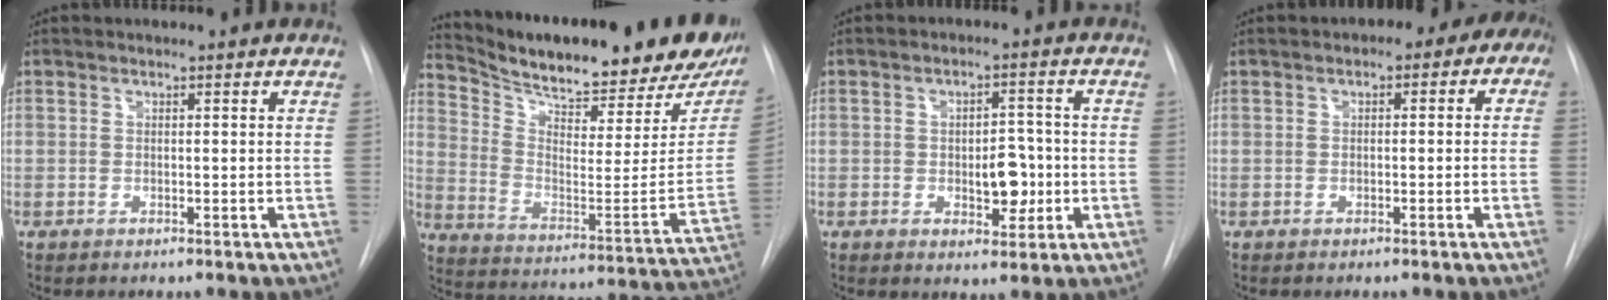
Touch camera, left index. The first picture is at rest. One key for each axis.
{"total": 28.9, "fx": 24.0, "fy": 6.3, "fz": 14.8, "tx": -0.243, "ty": -0.055, "tz": 0.328}
{"total": 5.7, "fx": -1.0, "fy": 3.0, "fz": 4.7, "tx": -0.059, "ty": 0.004, "tz": -0.009}
{"total": 6.7, "fx": 1.9, "fy": 3.6, "fz": 5.3, "tx": -0.059, "ty": 0.038, "tz": 0.019}